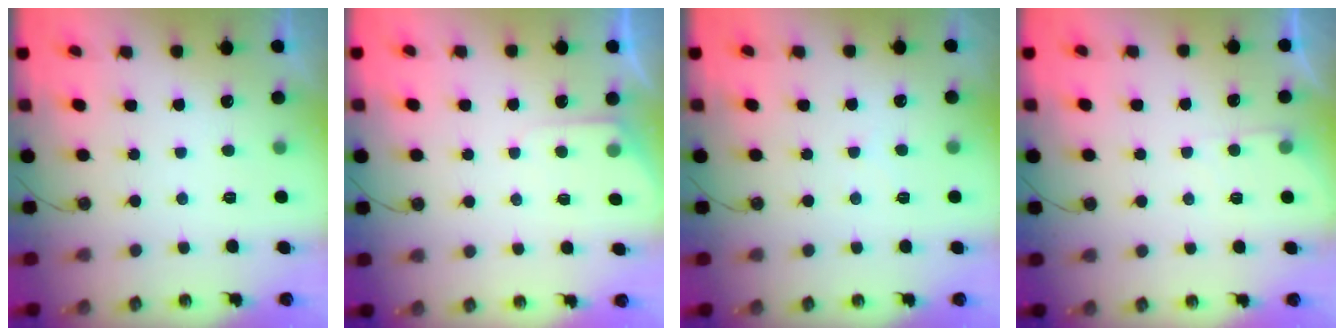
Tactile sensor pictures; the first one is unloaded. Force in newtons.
{"total": 4.0, "press": 3.9, "slide": 0.6}
{"total": 2.5, "press": 2.5, "slide": 0.4}
{"total": 3.8, "press": 3.7, "slide": 0.6}